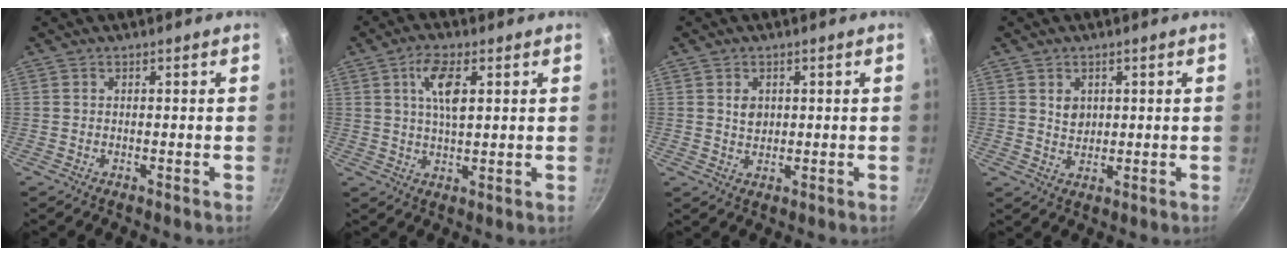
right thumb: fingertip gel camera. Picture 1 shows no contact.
{"total": 7.3, "force": [2.4, 2.8, 6.3], "torque": [-0.114, -0.004, 0.045]}
{"total": 2.9, "force": [0.7, 2.2, 1.7], "torque": [-0.021, -0.004, 0.013]}
{"total": 3.2, "force": [1.0, 2.6, 1.6], "torque": [-0.017, -0.007, 0.018]}